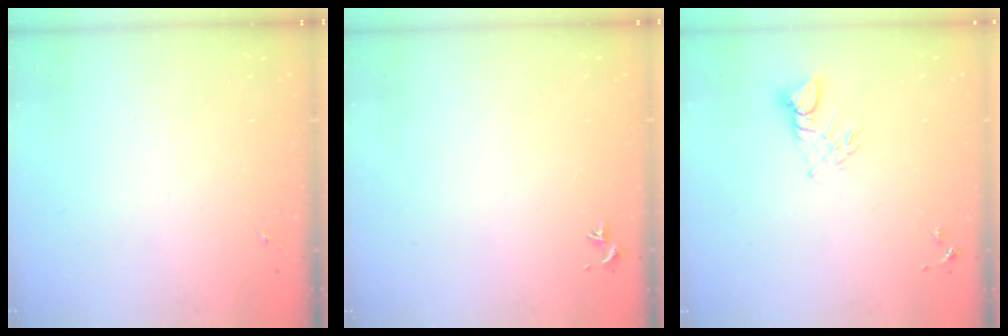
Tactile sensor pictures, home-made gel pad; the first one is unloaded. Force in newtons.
{"total": 0.7, "press": 0.5, "slide": 0.4}
{"total": 5.3, "press": 5.2, "slide": 0.4}